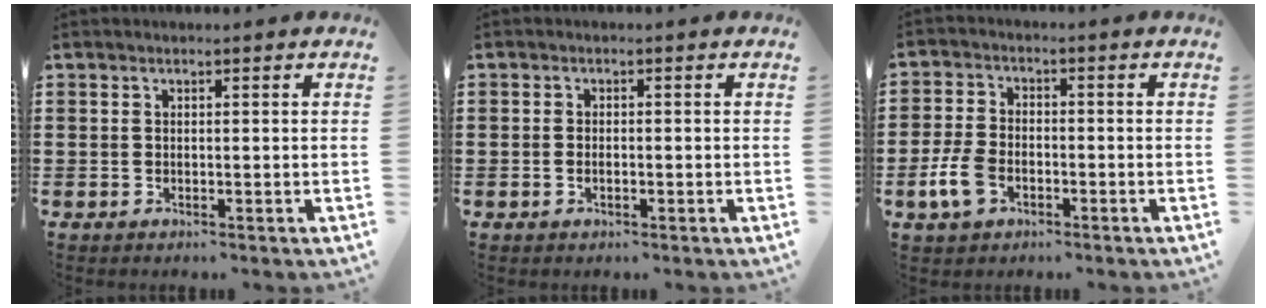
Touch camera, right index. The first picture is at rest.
{"total": 1.0, "force": [-0.4, 0.2, 0.9], "torque": [-0.018, -0.007, -0.006]}
{"total": 5.2, "force": [-2.2, 3.2, 3.5], "torque": [-0.094, -0.003, -0.046]}